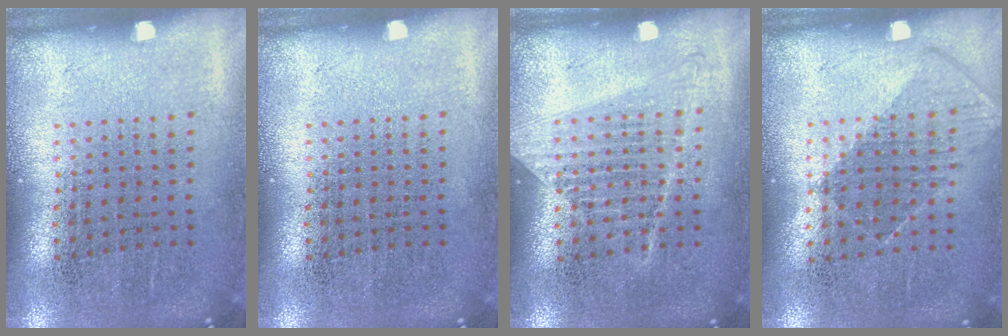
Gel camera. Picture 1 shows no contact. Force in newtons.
{"total": 0.0}
{"total": 1.2, "press": 1.1, "slide": 0.4}
{"total": 0.8, "press": 0.7, "slide": 0.4}